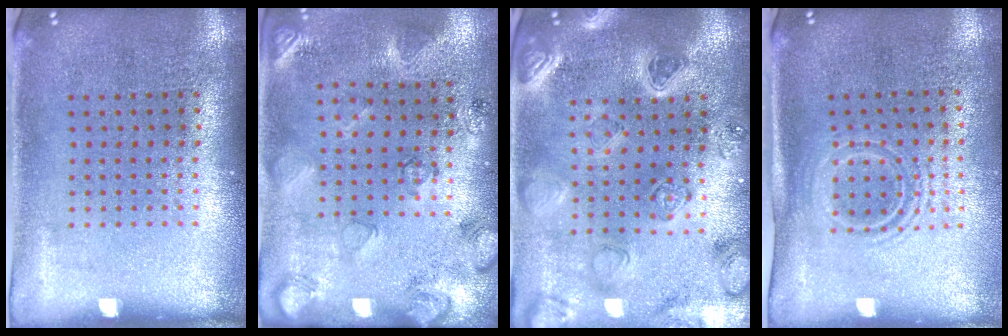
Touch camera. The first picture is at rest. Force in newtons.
{"total": 2.3, "press": 1.8, "slide": 1.4}
{"total": 2.2, "press": 2.2, "slide": 0.2}
{"total": 1.6, "press": 1.2, "slide": 1.1}